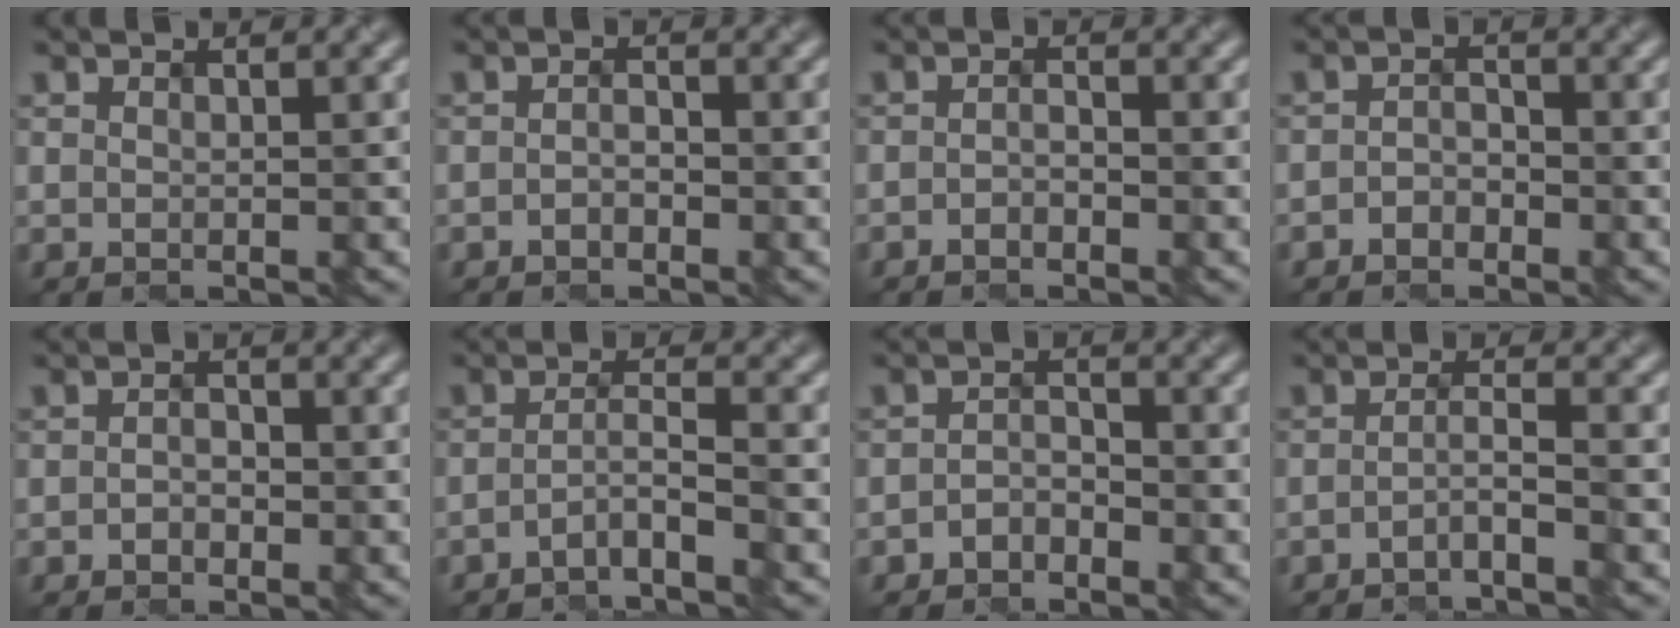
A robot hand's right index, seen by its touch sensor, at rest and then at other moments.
{"total": 1.6, "force": [-0.8, 1.0, 1.1], "torque": [-0.020, 0.002, -0.016]}
{"total": 1.4, "force": [-1.0, 0.6, 0.9], "torque": [-0.015, 0.002, -0.021]}
{"total": 1.8, "force": [-1.1, 1.2, 0.9], "torque": [-0.014, 0.002, -0.025]}
{"total": 1.9, "force": [-0.5, 1.3, 1.2], "torque": [-0.018, 0.002, -0.011]}
{"total": 2.5, "force": [-1.8, 0.2, 1.7], "torque": [-0.029, 0.011, -0.042]}
{"total": 1.9, "force": [-1.3, 1.1, 0.8], "torque": [-0.016, 0.004, -0.029]}
{"total": 2.1, "force": [-1.4, 0.1, 1.5], "torque": [-0.025, 0.009, -0.035]}